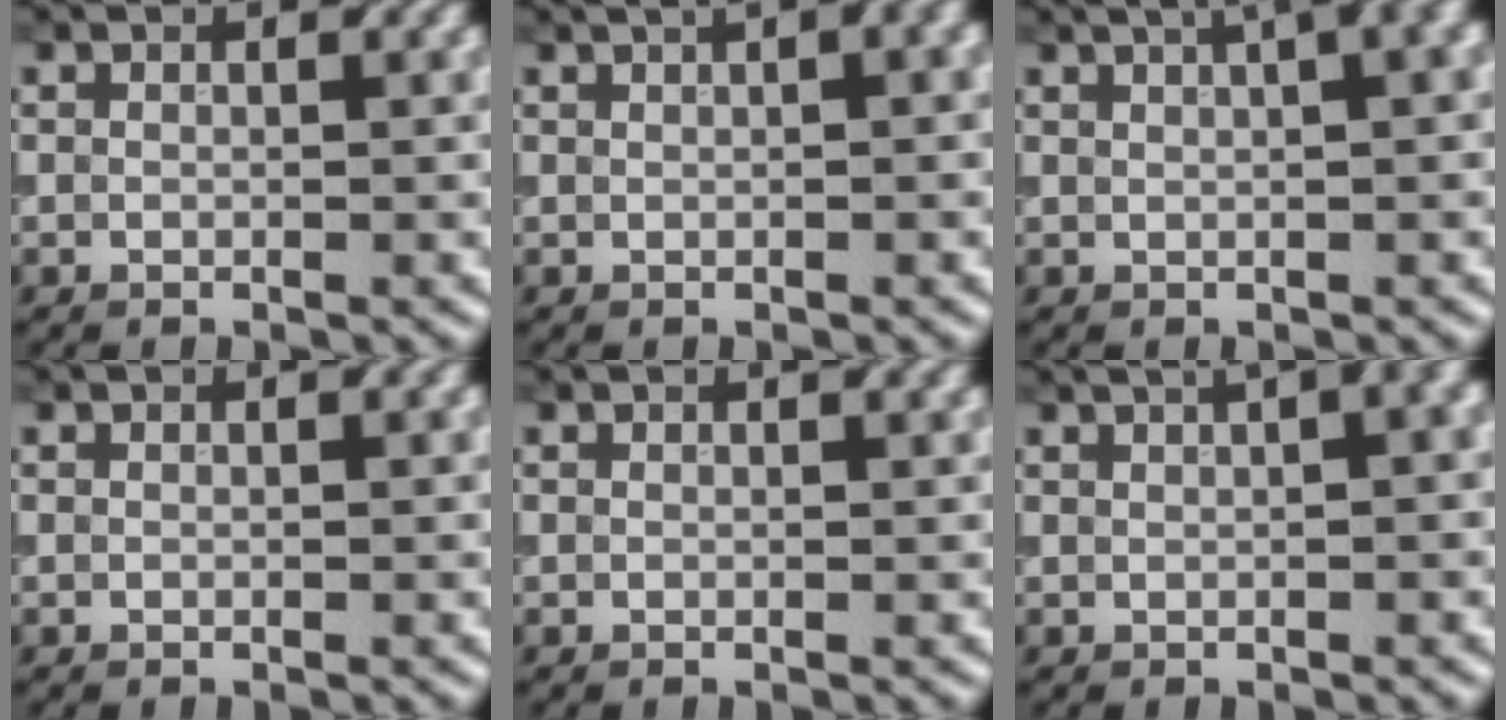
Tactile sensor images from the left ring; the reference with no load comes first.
{"total": 2.3, "force": [1.2, 0.9, 1.8], "torque": [-0.018, 0.016, 0.015]}
{"total": 4.6, "force": [2.6, 1.1, 3.7], "torque": [-0.048, 0.030, 0.040]}
{"total": 0.0}
{"total": 0.0}
{"total": 4.7, "force": [2.3, 1.6, 3.7], "torque": [-0.048, 0.033, 0.032]}